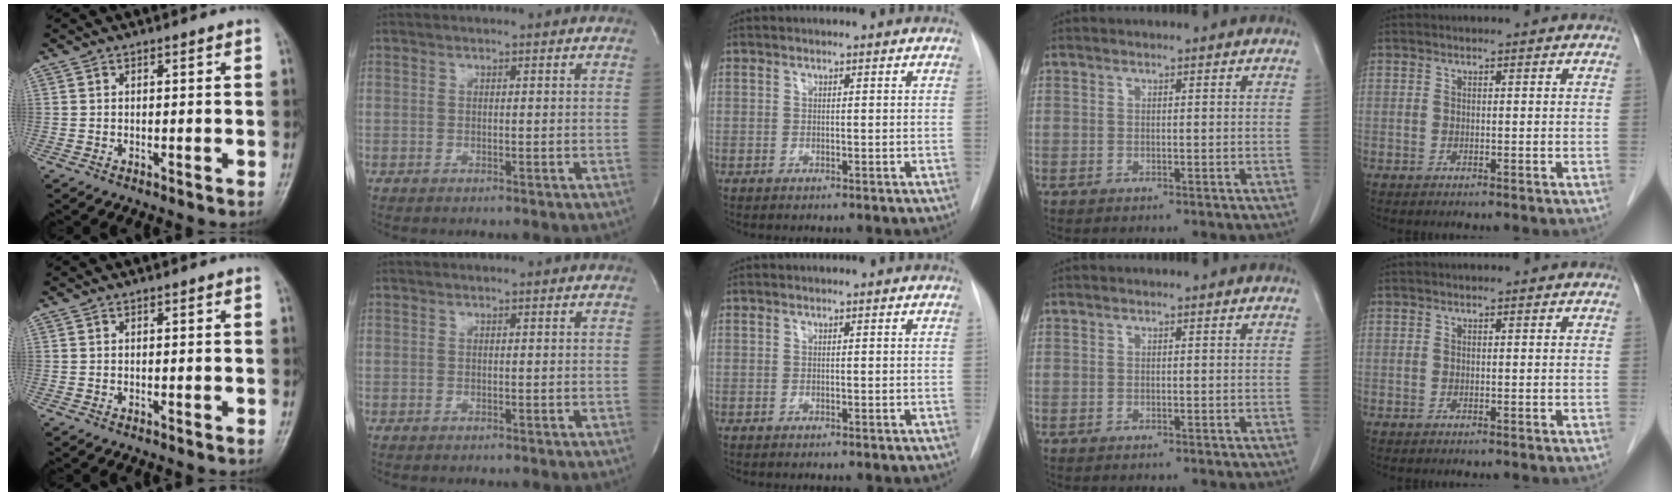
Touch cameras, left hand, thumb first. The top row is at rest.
{}